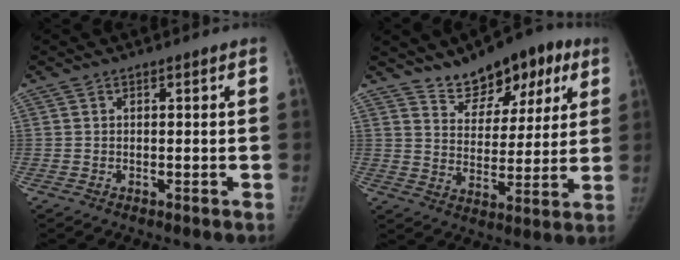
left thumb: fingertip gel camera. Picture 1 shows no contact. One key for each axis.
{"total": 13.7, "fx": 8.8, "fy": 7.4, "fz": 7.5, "tx": -0.063, "ty": -0.029, "tz": 0.139}